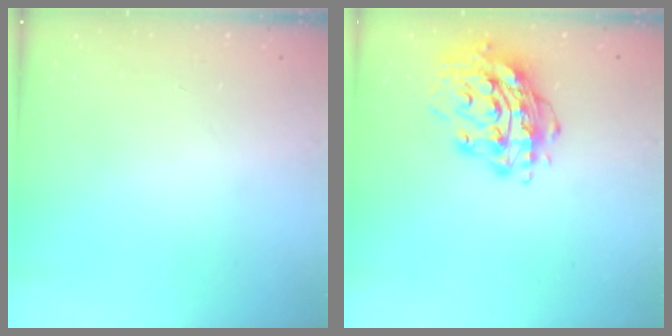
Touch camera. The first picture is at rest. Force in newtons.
{"total": 15.5, "press": 15.5, "slide": 1.5}